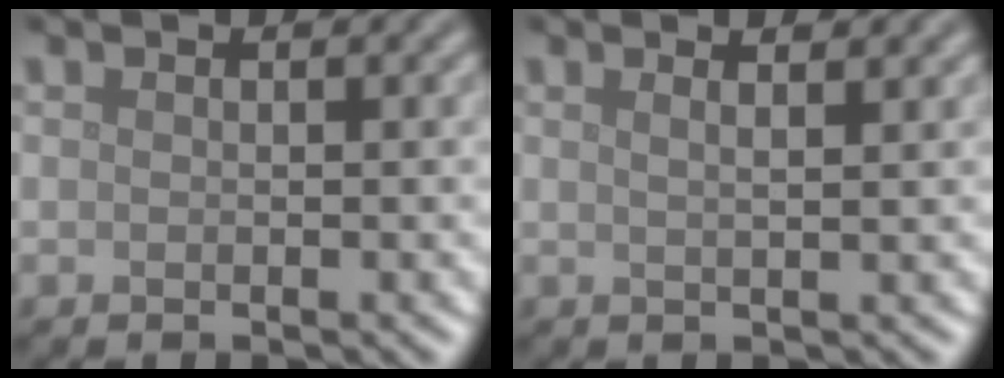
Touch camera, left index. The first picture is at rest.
{"total": 3.7, "force": [2.2, 1.6, 2.5], "torque": [-0.007, 0.022, -0.007]}